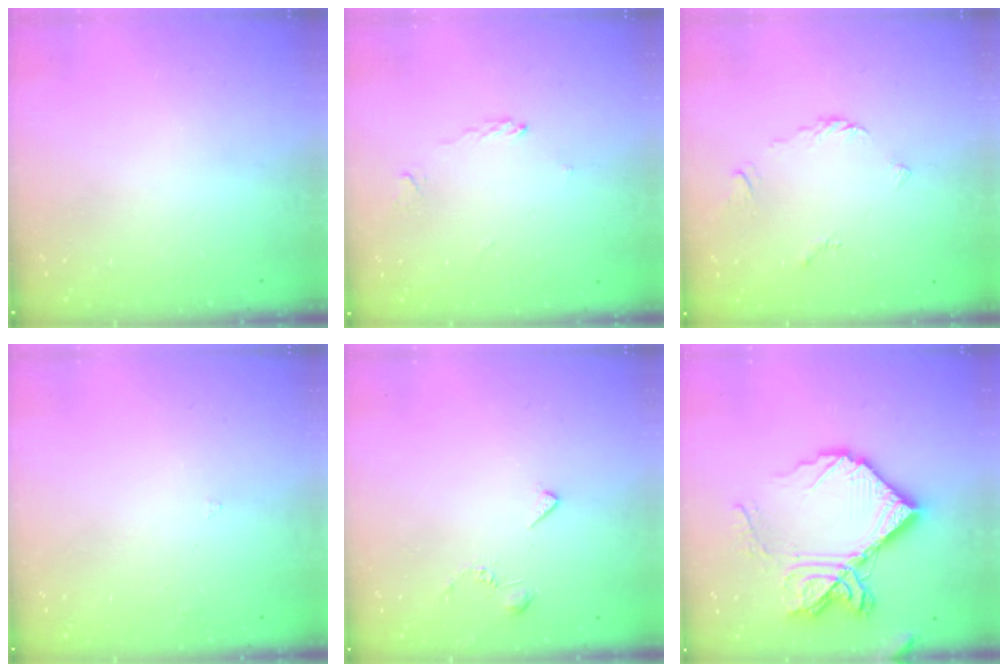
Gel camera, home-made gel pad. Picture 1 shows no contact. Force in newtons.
{"total": 1.9, "press": 1.9, "slide": 0.2}
{"total": 3.2, "press": 3.1, "slide": 0.6}
{"total": 2.3, "press": 2.3, "slide": 0.5}
{"total": 3.0, "press": 2.9, "slide": 0.7}
{"total": 19.8, "press": 19.7, "slide": 2.1}